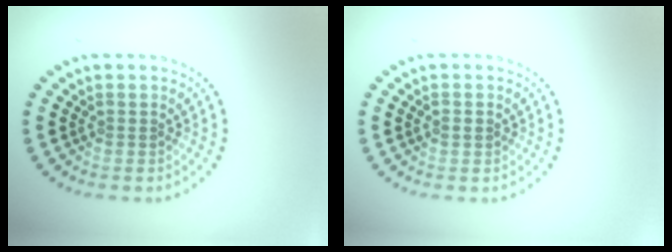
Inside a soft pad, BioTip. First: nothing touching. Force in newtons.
{"total": 1.0, "press": 1.0, "slide": 0.0}